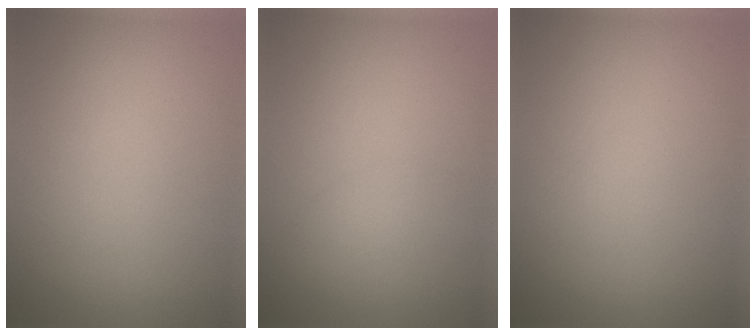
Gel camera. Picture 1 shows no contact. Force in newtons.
{"total": 1.0, "press": 1.0, "slide": 0.1}
{"total": 0.0}